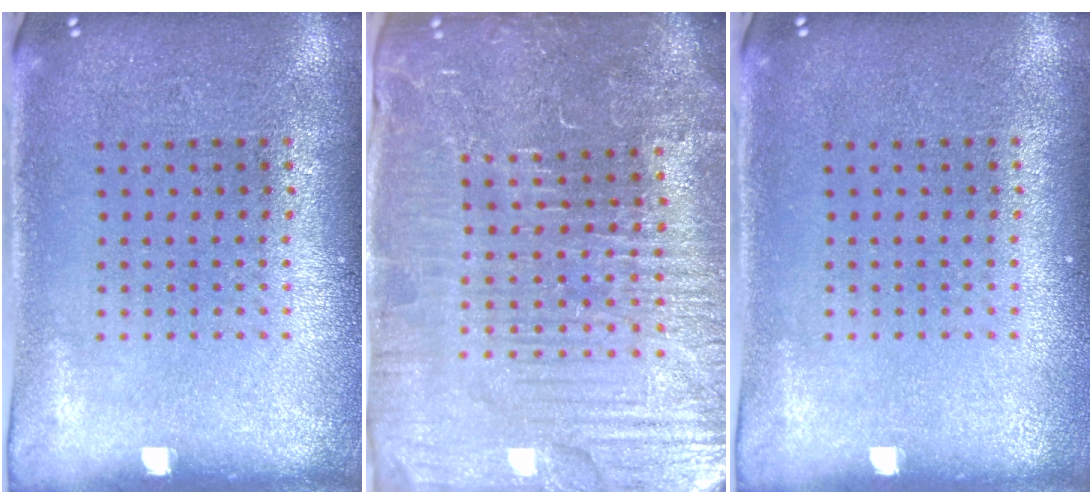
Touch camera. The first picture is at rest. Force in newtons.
{"total": 5.7, "press": 5.3, "slide": 2.2}
{"total": 0.0}